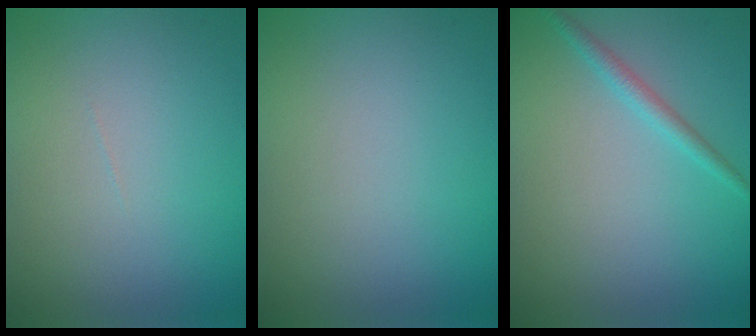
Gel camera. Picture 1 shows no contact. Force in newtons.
{"total": 0.0}
{"total": 1.4, "press": 1.4, "slide": 0.0}